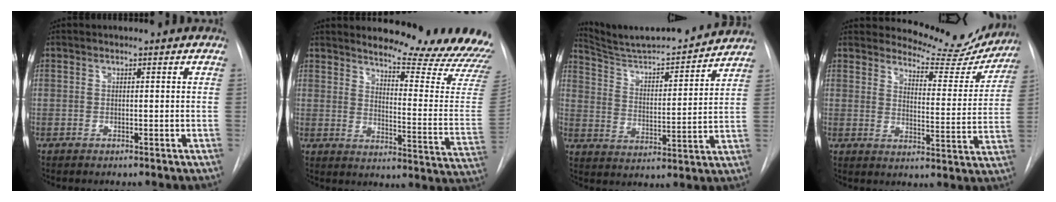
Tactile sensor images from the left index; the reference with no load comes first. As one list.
[{"total": 21.2, "force": [19.8, 2.6, 7.1], "torque": [-0.086, -0.130, 0.226]}, {"total": 17.6, "force": [16.7, 1.1, 5.5], "torque": [-0.089, -0.013, 0.252]}, {"total": 12.5, "force": [12.1, 2.9, 1.2], "torque": [-0.007, -0.043, 0.141]}]